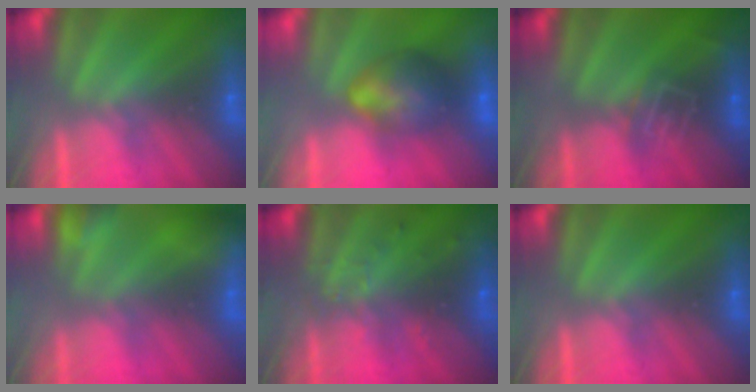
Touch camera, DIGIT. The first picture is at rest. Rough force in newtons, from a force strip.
{"total": 9.5}
{"total": 2.7}
{"total": 5.1}
{"total": 3.3}
{"total": 0.0}